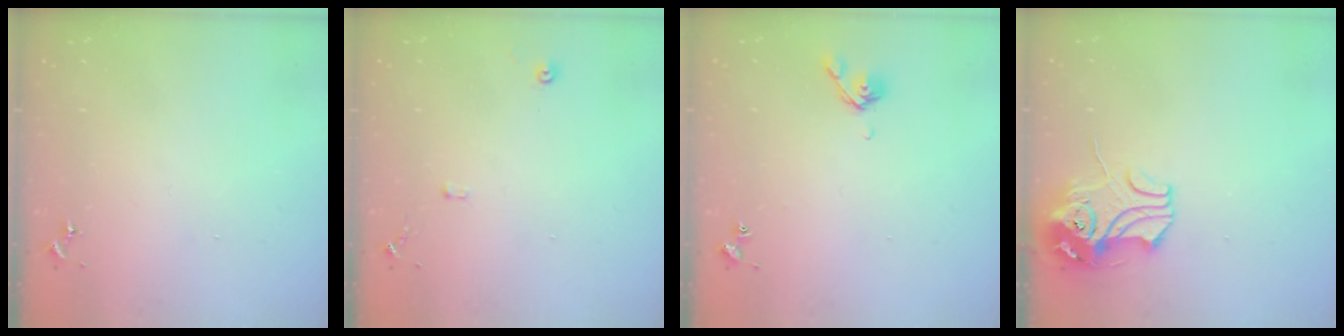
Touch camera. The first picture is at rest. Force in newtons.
{"total": 6.4, "press": 6.4, "slide": 0.6}
{"total": 5.6, "press": 5.6, "slide": 0.8}
{"total": 11.5, "press": 11.3, "slide": 1.8}